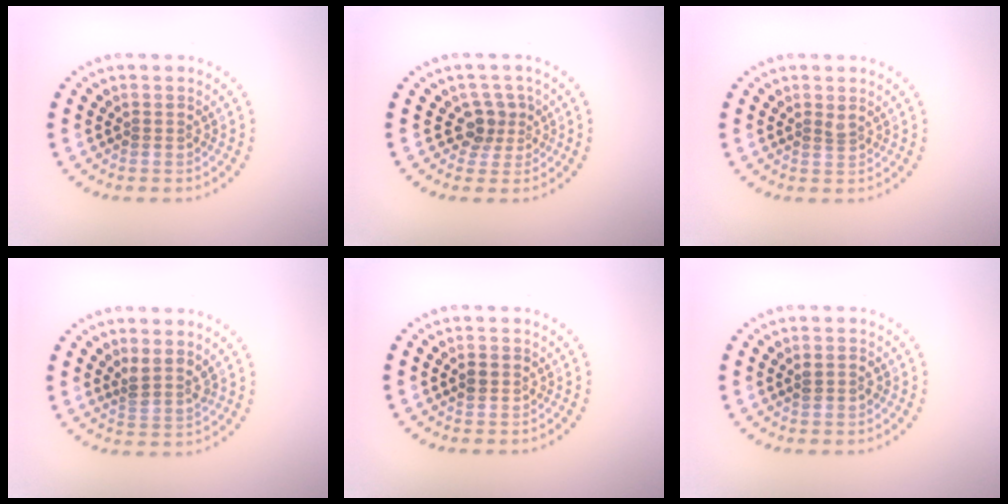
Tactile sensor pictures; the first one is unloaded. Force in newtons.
{"total": 2.3, "press": 1.8, "slide": 1.5}
{"total": 0.8, "press": 0.5, "slide": 0.6}
{"total": 2.0, "press": 1.6, "slide": 1.2}
{"total": 1.2, "press": 1.2, "slide": 0.1}
{"total": 1.2, "press": 1.2, "slide": 0.2}